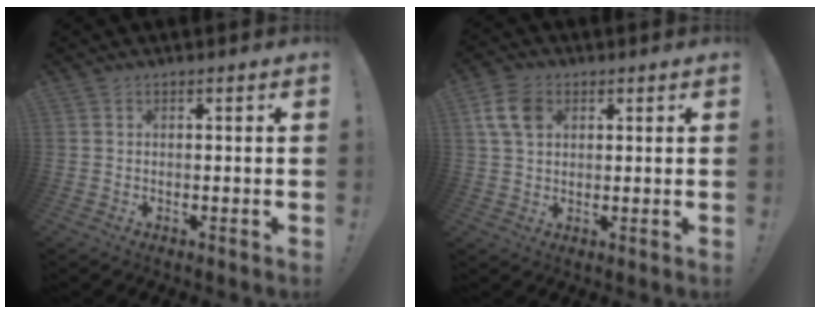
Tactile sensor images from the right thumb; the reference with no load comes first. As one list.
[{"total": 8.8, "force": [3.0, 6.1, 5.5], "torque": [-0.106, 0.003, 0.061]}]